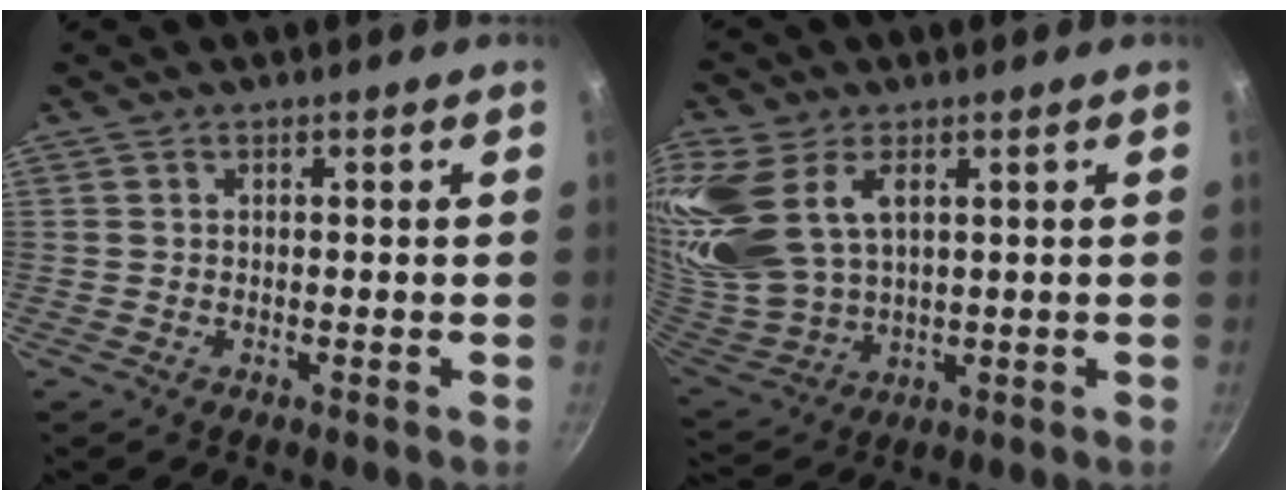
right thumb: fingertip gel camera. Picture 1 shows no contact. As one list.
[{"total": 19.4, "force": [7.0, 12.1, 13.4], "torque": [-0.292, -0.011, 0.152]}]